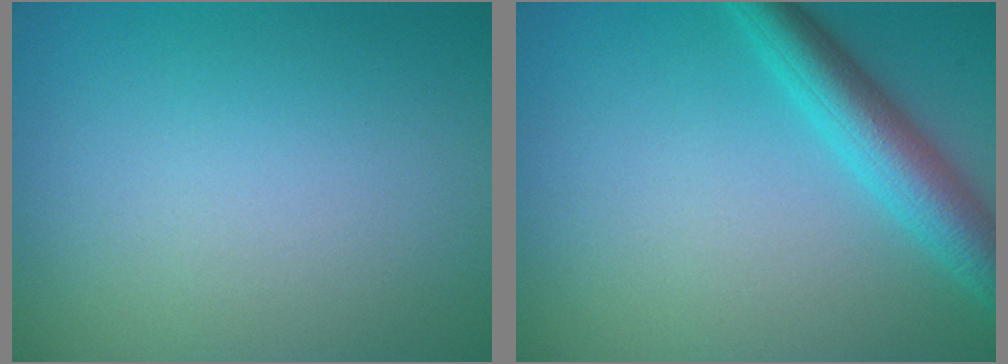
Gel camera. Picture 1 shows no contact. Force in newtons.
{"total": 4.8, "press": 4.8, "slide": 0.2}